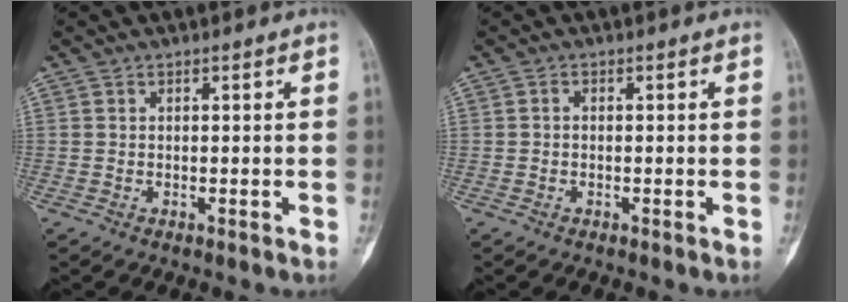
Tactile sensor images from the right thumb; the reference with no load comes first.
{"total": 0.6, "force": [-0.1, 0.4, 0.4], "torque": [-0.005, 0.002, -0.008]}